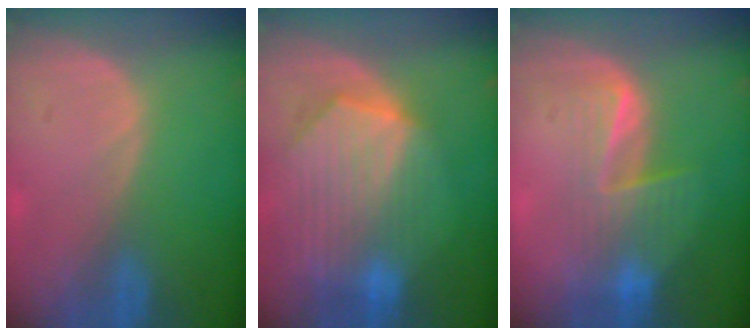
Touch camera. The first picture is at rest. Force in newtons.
{"total": 10.3, "press": 9.0, "slide": 5.1}
{"total": 6.8, "press": 6.4, "slide": 2.3}